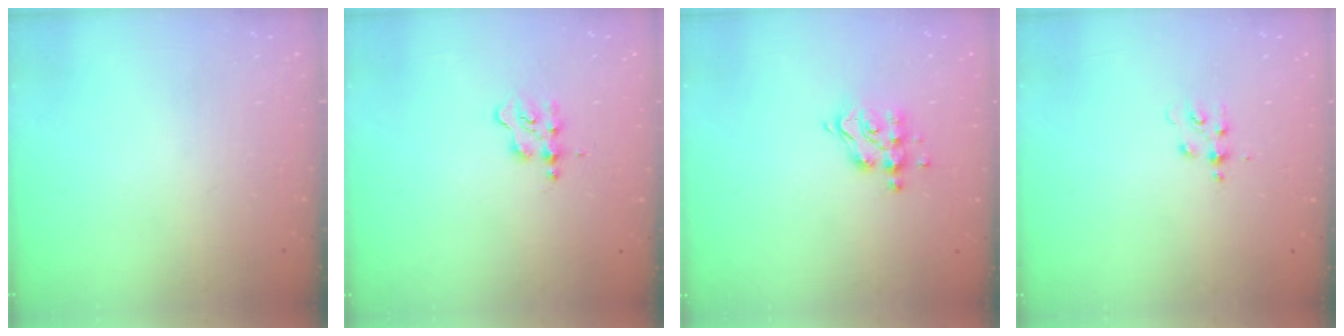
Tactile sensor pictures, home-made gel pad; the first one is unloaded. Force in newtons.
{"total": 2.7, "press": 2.7, "slide": 0.3}
{"total": 9.4, "press": 9.4, "slide": 0.6}
{"total": 4.8, "press": 4.8, "slide": 0.6}